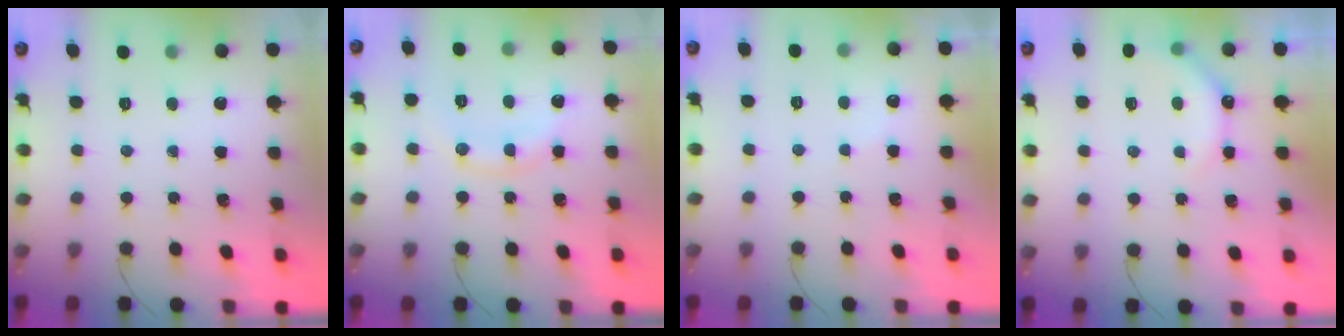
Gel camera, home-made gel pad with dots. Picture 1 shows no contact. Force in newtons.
{"total": 8.4, "press": 8.4, "slide": 0.3}
{"total": 5.3, "press": 5.2, "slide": 1.0}
{"total": 5.3, "press": 5.2, "slide": 0.4}